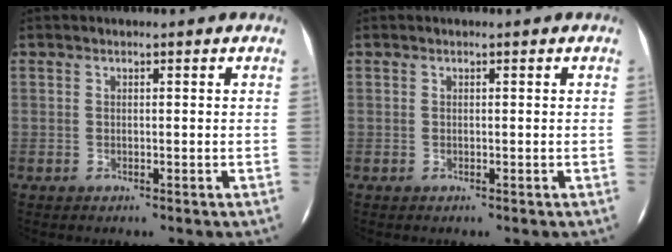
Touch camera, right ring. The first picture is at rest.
{"total": 0.0}